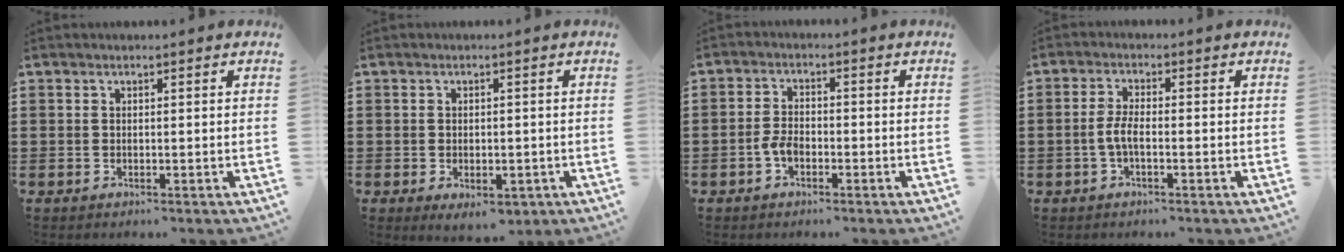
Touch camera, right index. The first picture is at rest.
{"total": 2.4, "force": [-1.5, 1.1, 1.5], "torque": [-0.028, -0.001, -0.027]}
{"total": 2.9, "force": [-1.4, 1.6, 2.1], "torque": [-0.055, -0.004, -0.030]}
{"total": 3.4, "force": [-1.1, 0.9, 3.1], "torque": [-0.077, -0.004, -0.027]}